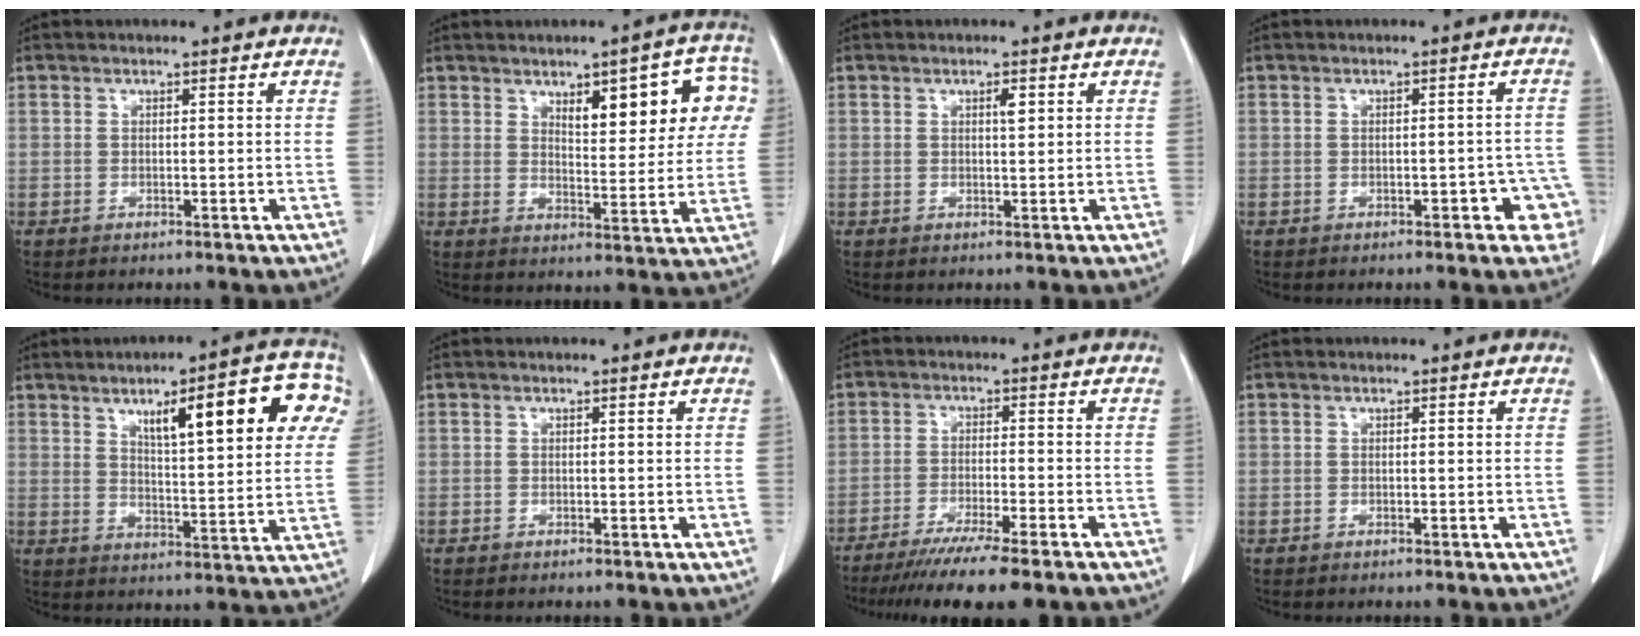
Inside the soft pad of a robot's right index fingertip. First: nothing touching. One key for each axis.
{"total": 11.9, "fx": 4.7, "fy": 3.8, "fz": 10.3, "tx": -0.122, "ty": 0.022, "tz": 0.063}
{"total": 1.3, "fx": 0.5, "fy": 0.3, "fz": 1.2, "tx": -0.019, "ty": 0.000, "tz": 0.008}
{"total": 4.7, "fx": -1.8, "fy": 1.9, "fz": 3.9, "tx": -0.028, "ty": 0.015, "tz": -0.018}
{"total": 16.7, "fx": 7.1, "fy": 3.1, "fz": 14.8, "tx": -0.188, "ty": 0.021, "tz": 0.094}
{"total": 0.0}
{"total": 11.8, "fx": -9.5, "fy": -0.1, "fz": 6.9, "tx": -0.091, "ty": -0.029, "tz": -0.149}
{"total": 0.0}